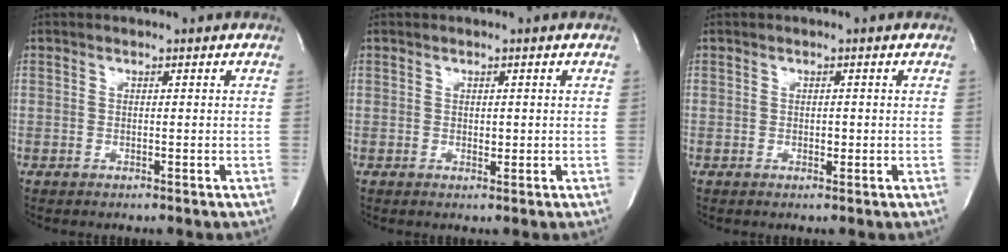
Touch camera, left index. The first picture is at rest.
{"total": 0.8, "force": [-0.1, 0.5, 0.6], "torque": [-0.006, -0.003, -0.001]}
{"total": 0.8, "force": [-0.3, 0.5, 0.6], "torque": [-0.006, -0.002, -0.005]}